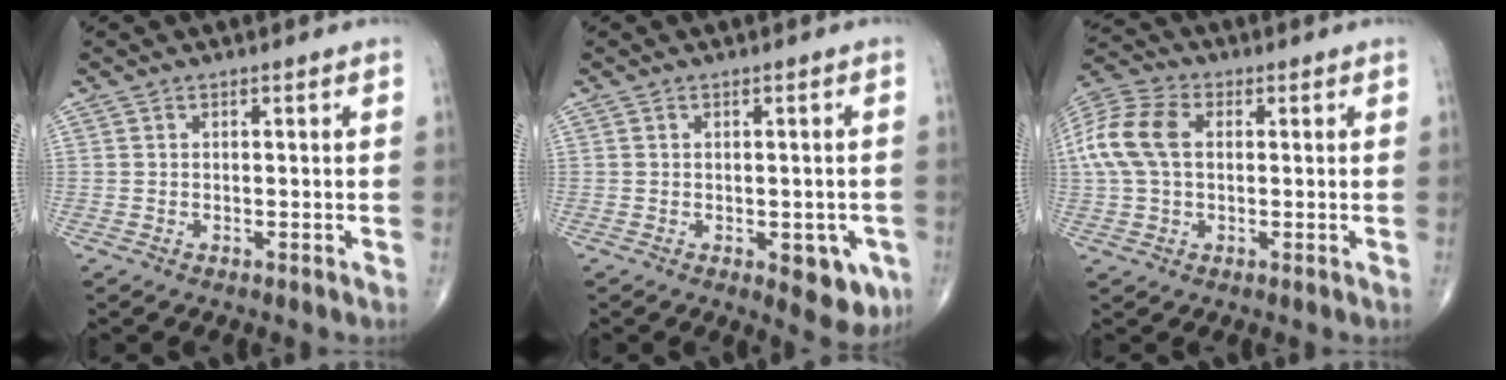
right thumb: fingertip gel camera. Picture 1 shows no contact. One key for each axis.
{"total": 7.0, "fx": -2.4, "fy": 3.3, "fz": 5.6, "tx": -0.045, "ty": -0.004, "tz": -0.022}
{"total": 12.2, "fx": 1.6, "fy": 8.0, "fz": 9.1, "tx": -0.207, "ty": 0.028, "tz": 0.027}